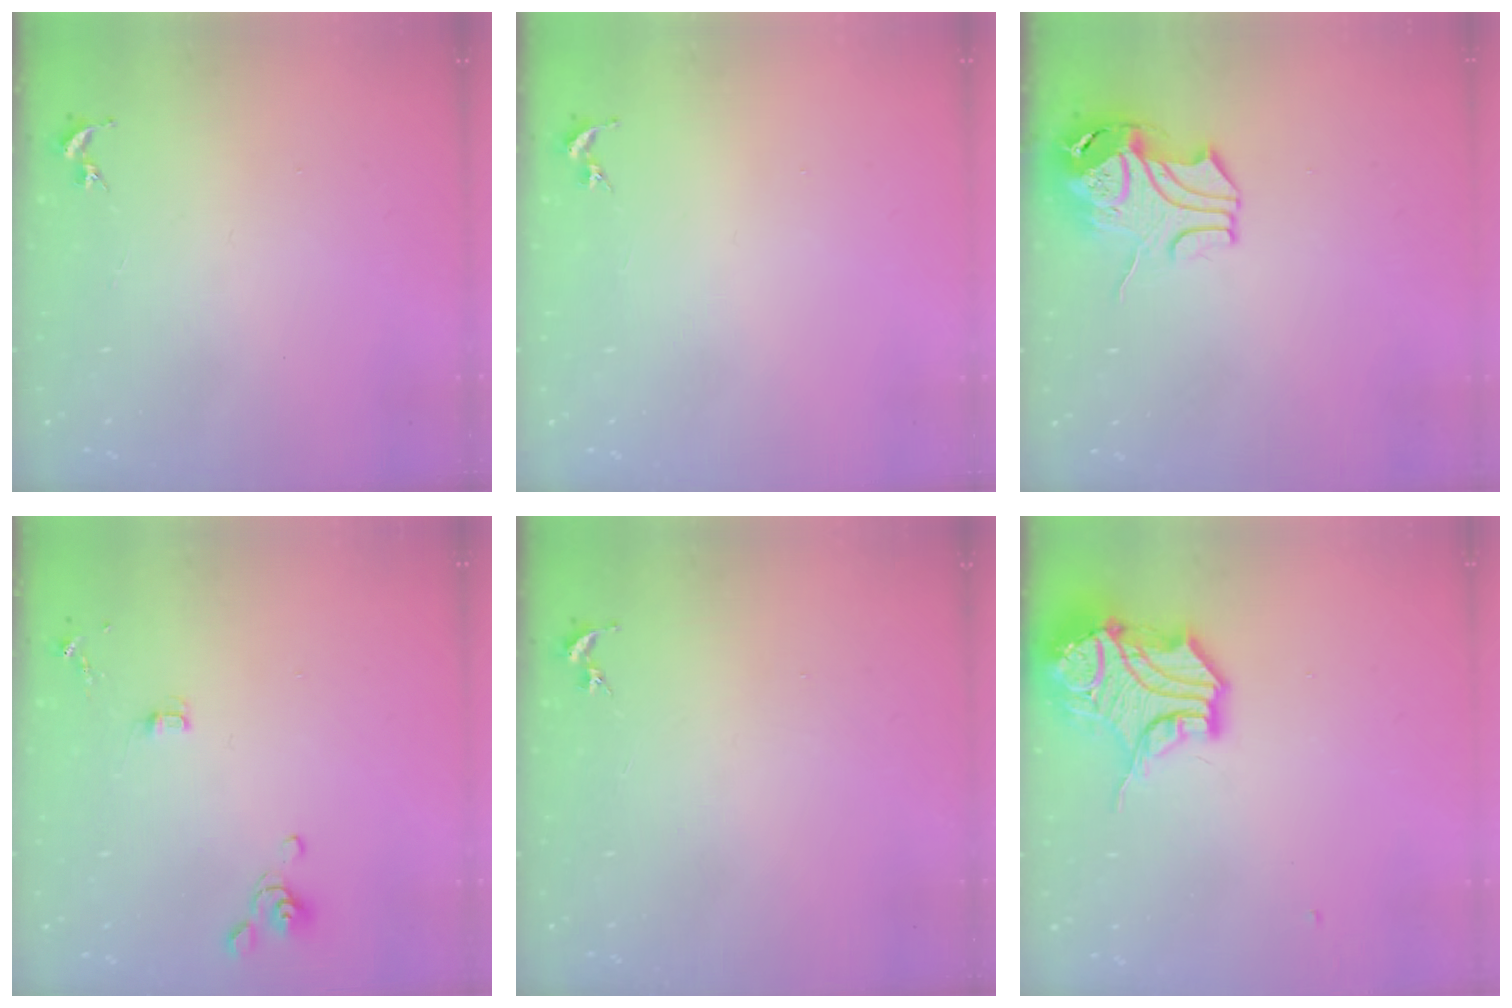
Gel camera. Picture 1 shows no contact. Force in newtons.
{"total": 0.0}
{"total": 10.8, "press": 10.7, "slide": 1.3}
{"total": 4.1, "press": 3.9, "slide": 1.4}
{"total": 0.0}
{"total": 15.8, "press": 15.6, "slide": 2.2}